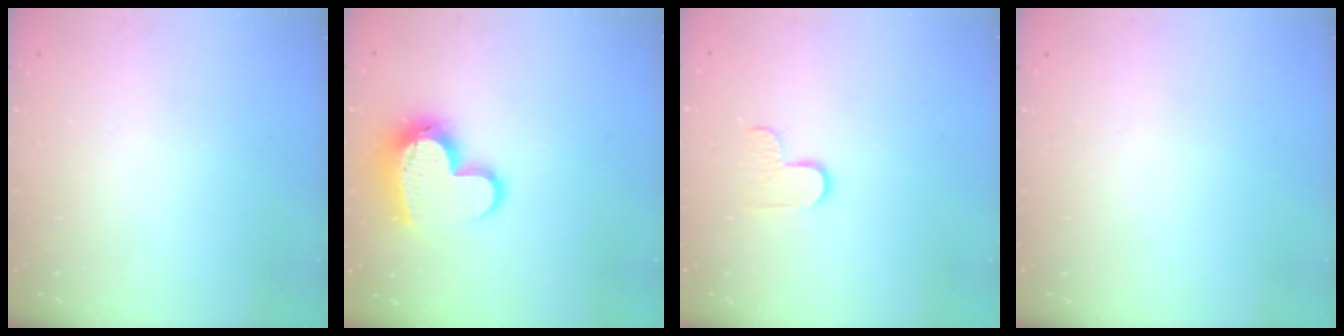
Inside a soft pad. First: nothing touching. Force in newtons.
{"total": 15.0, "press": 15.0, "slide": 1.0}
{"total": 5.5, "press": 5.5, "slide": 0.4}
{"total": 0.0}